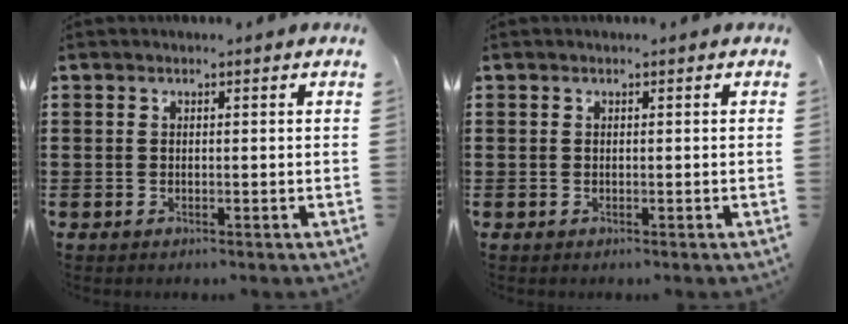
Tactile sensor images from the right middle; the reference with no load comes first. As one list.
[{"total": 0.0}]